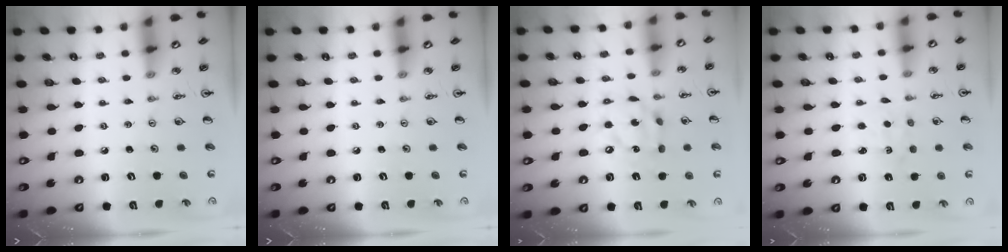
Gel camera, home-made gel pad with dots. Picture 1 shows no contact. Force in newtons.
{"total": 0.0}
{"total": 11.9, "press": 11.8, "slide": 0.7}
{"total": 2.3, "press": 2.3, "slide": 0.2}